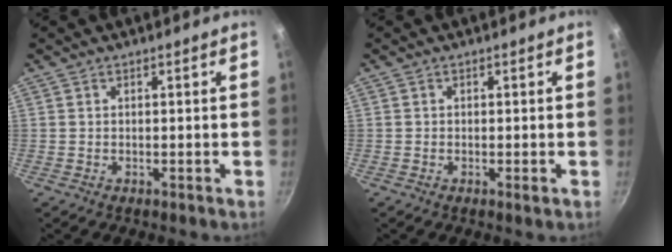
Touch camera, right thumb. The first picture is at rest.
{"total": 0.7, "force": [-0.3, 0.3, 0.6], "torque": [-0.012, 0.000, -0.007]}